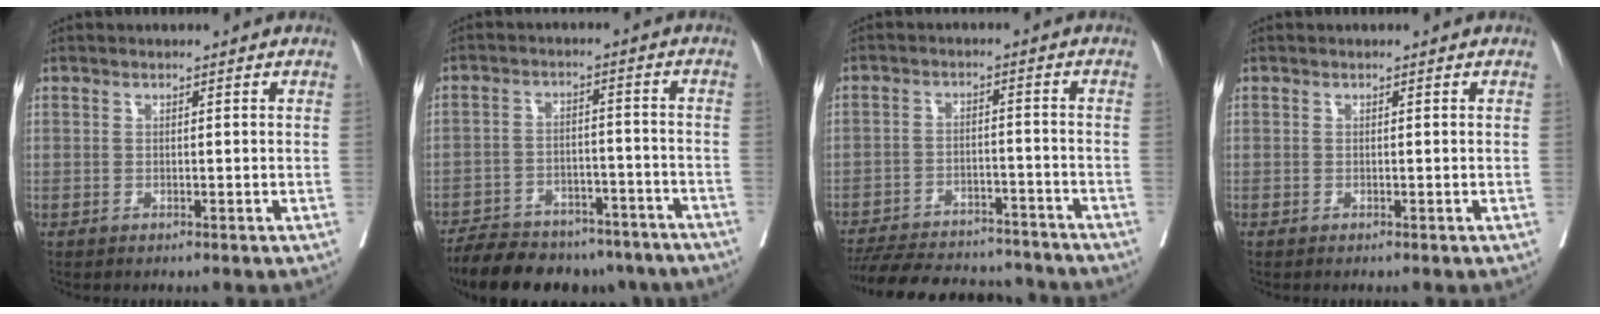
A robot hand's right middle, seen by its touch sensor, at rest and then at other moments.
{"total": 18.5, "force": [-15.5, 7.2, 7.1], "torque": [-0.133, 0.003, -0.212]}
{"total": 18.0, "force": [-16.2, 5.6, 5.4], "torque": [-0.121, 0.000, -0.227]}
{"total": 0.0}